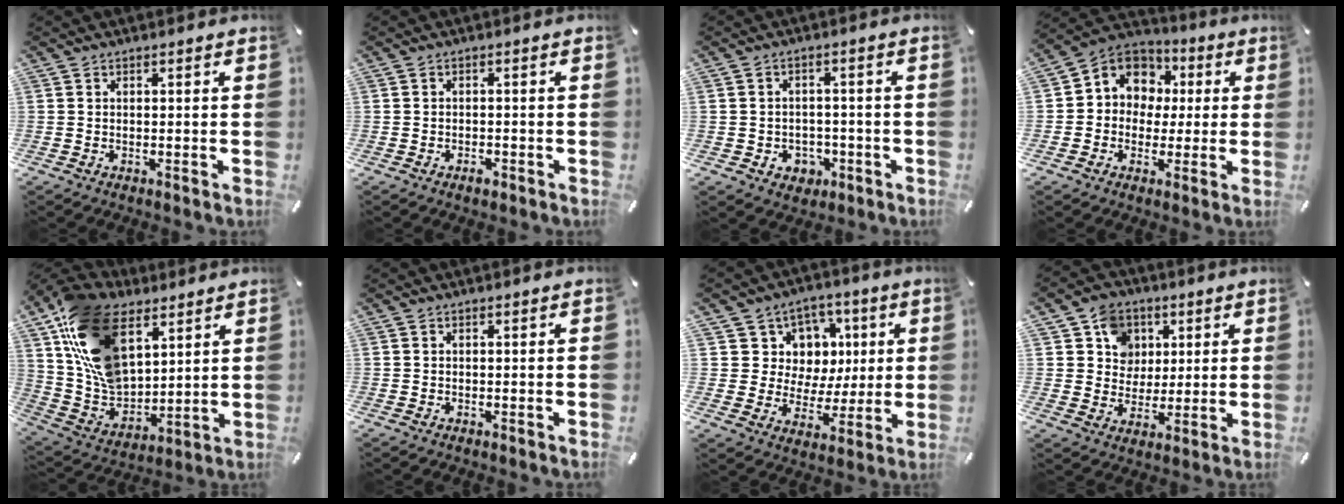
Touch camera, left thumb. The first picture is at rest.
{"total": 1.8, "force": [-1.2, 0.9, 1.0], "torque": [-0.019, 0.005, -0.023]}
{"total": 4.6, "force": [-1.3, 4.2, 1.3], "torque": [-0.009, 0.004, -0.024]}
{"total": 8.6, "force": [1.2, 8.4, 1.3], "torque": [-0.038, -0.011, 0.026]}
{"total": 21.5, "force": [9.8, 14.4, 12.6], "torque": [-0.272, -0.037, 0.188]}
{"total": 0.0}
{"total": 10.6, "force": [1.8, 10.4, 1.2], "torque": [-0.008, -0.026, 0.039]}
{"total": 9.5, "force": [3.3, 8.8, 1.6], "torque": [-0.029, -0.014, 0.062]}